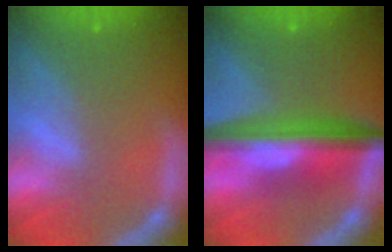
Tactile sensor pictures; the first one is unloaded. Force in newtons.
{"total": 9.6}